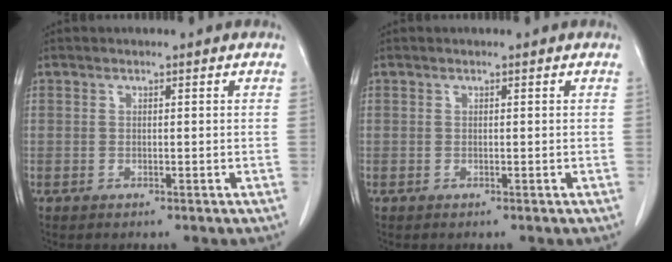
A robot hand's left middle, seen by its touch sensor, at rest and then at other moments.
{"total": 0.0}